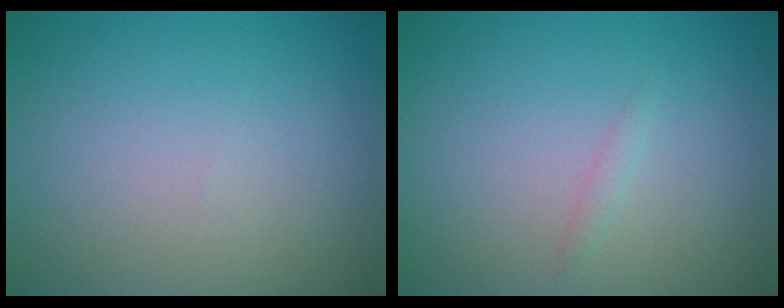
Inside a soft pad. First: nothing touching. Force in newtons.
{"total": 0.6, "press": 0.6, "slide": 0.1}